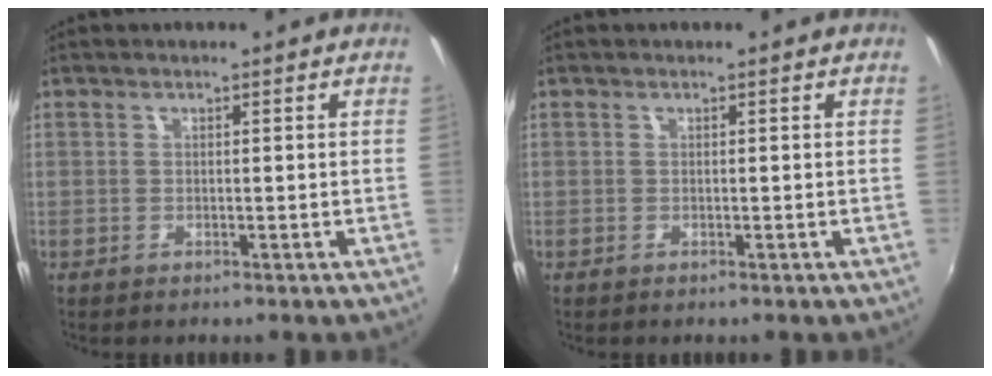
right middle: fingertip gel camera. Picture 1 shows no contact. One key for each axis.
{"total": 0.0}